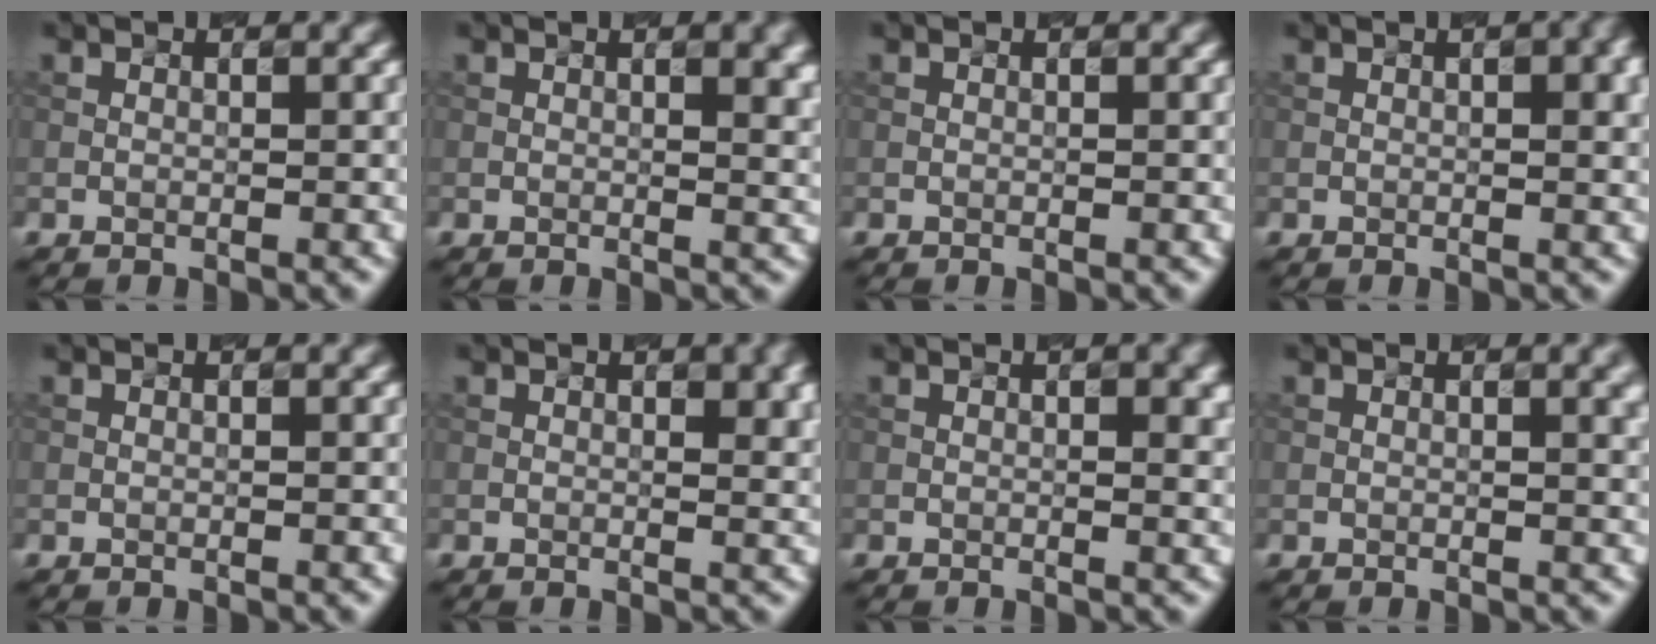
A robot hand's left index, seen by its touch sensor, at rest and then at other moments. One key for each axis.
{"total": 5.1, "fx": 1.5, "fy": 2.4, "fz": 4.3, "tx": -0.021, "ty": 0.013, "tz": 0.022}
{"total": 0.0}
{"total": 4.0, "fx": 1.1, "fy": 1.5, "fz": 3.5, "tx": -0.030, "ty": 0.014, "tz": 0.012}
{"total": 0.0}
{"total": 3.6, "fx": 1.3, "fy": 1.4, "fz": 3.1, "tx": -0.025, "ty": 0.008, "tz": 0.023}
{"total": 2.9, "fx": 0.7, "fy": 1.1, "fz": 2.6, "tx": -0.020, "ty": 0.006, "tz": 0.015}
{"total": 2.9, "fx": 1.0, "fy": 1.1, "fz": 2.5, "tx": -0.016, "ty": 0.006, "tz": 0.009}